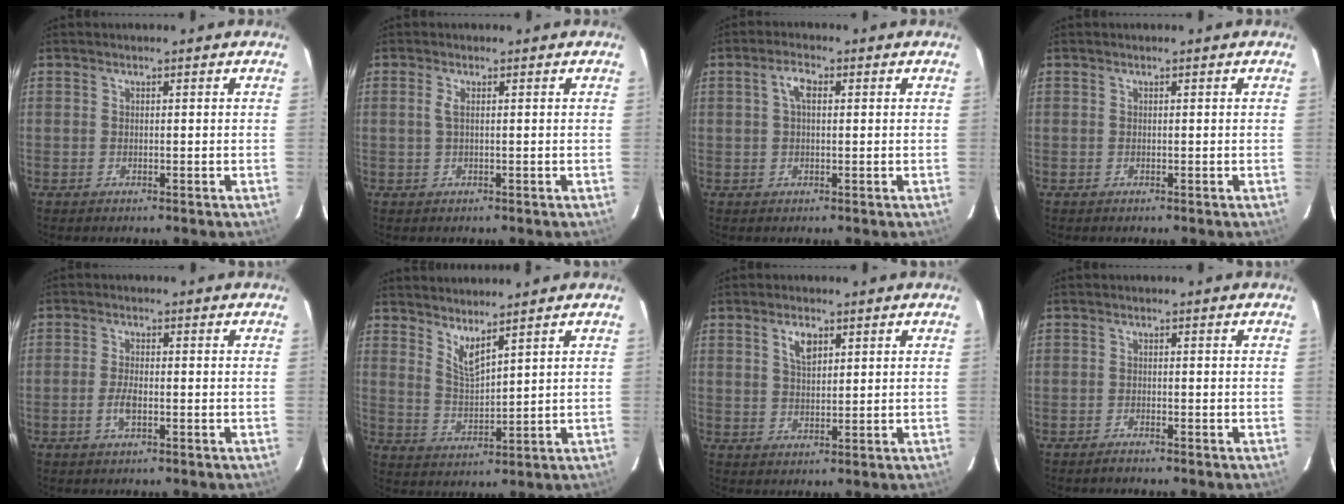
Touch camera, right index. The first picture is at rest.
{"total": 1.3, "force": [0.1, 0.0, 1.3], "torque": [-0.027, 0.001, 0.001]}
{"total": 2.4, "force": [0.5, 0.9, 2.2], "torque": [-0.045, 0.009, 0.010]}
{"total": 0.0}
{"total": 3.4, "force": [-1.3, 1.2, 2.9], "torque": [-0.064, -0.001, -0.027]}
{"total": 4.5, "force": [3.8, 0.1, 2.4], "torque": [-0.047, -0.012, 0.072]}
{"total": 3.3, "force": [1.8, 1.5, 2.3], "torque": [-0.042, 0.005, 0.032]}
{"total": 1.3, "force": [-1.3, 0.0, 0.4], "torque": [-0.016, -0.001, -0.025]}